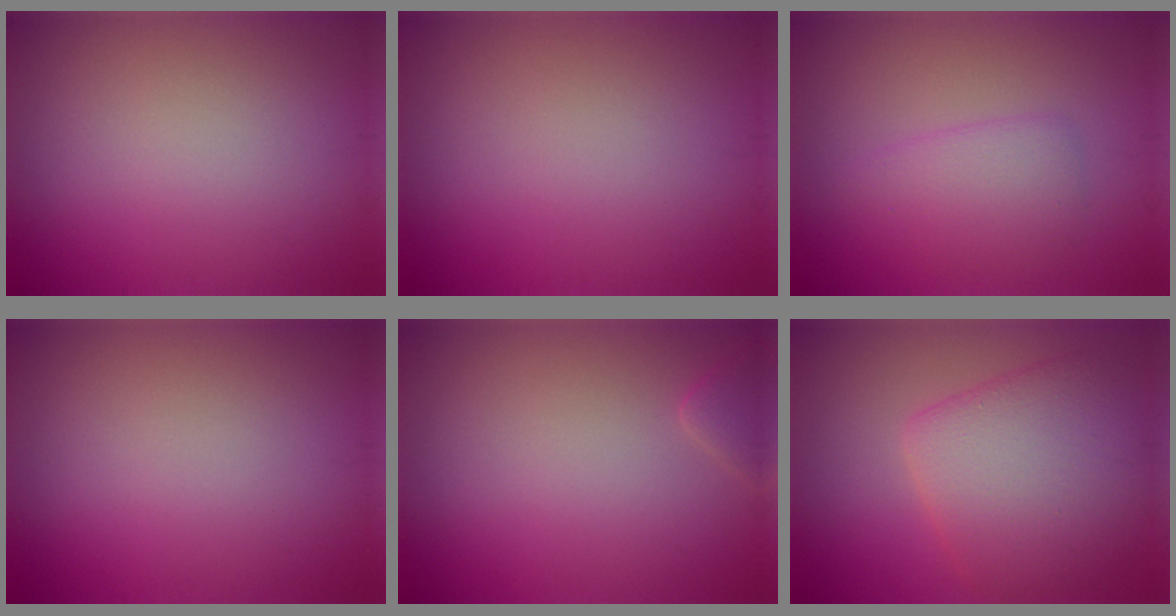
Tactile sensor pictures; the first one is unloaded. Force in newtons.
{"total": 0.0}
{"total": 2.8, "press": 2.8, "slide": 0.1}
{"total": 0.0}
{"total": 1.4, "press": 1.4, "slide": 0.2}
{"total": 7.3, "press": 7.3, "slide": 0.2}